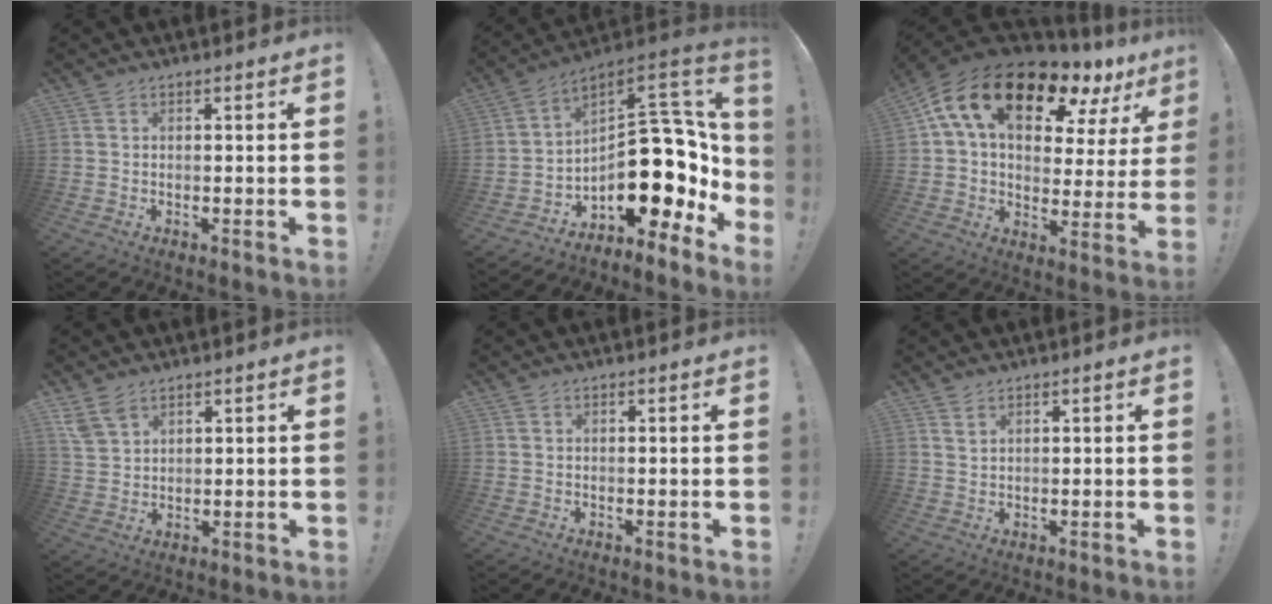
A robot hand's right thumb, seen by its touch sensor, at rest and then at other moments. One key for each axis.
{"total": 20.3, "fx": -3.2, "fy": 12.3, "fz": 15.8, "tx": -0.187, "ty": -0.009, "tz": -0.027}
{"total": 18.8, "fx": 10.6, "fy": 9.1, "fz": 12.5, "tx": -0.201, "ty": -0.055, "tz": 0.183}
{"total": 6.1, "fx": 4.2, "fy": 3.3, "fz": 2.9, "tx": -0.054, "ty": -0.016, "tz": 0.084}
{"total": 0.0}
{"total": 1.8, "fx": 1.5, "fy": 0.6, "fz": 0.9, "tx": -0.014, "ty": -0.007, "tz": 0.027}